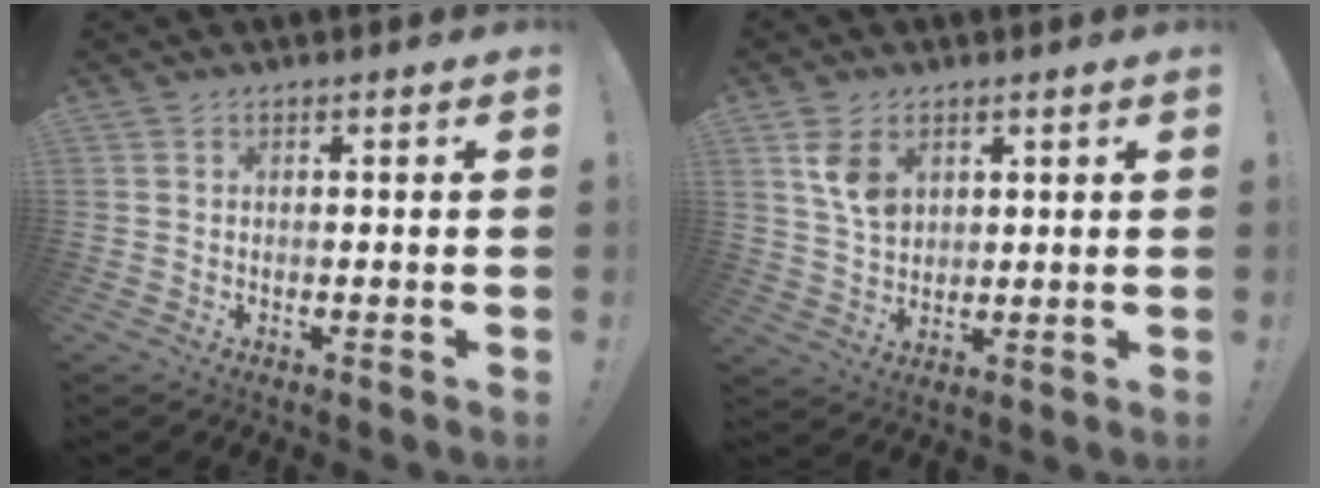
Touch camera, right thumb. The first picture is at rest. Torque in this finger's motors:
{"motor_torque": [0.10, 0.13, 0.24, 0.29, 0.01]}